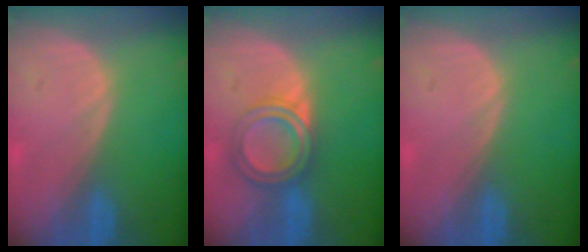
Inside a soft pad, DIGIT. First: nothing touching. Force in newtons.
{"total": 5.3, "press": 5.3, "slide": 0.1}
{"total": 0.0}